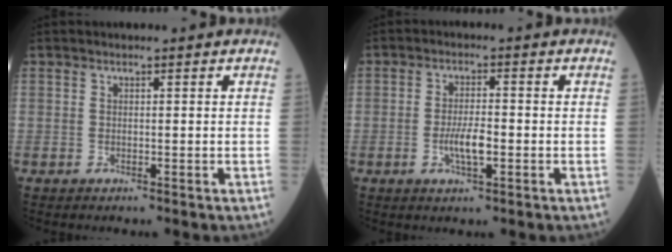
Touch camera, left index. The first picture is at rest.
{"total": 4.4, "force": [-1.4, 1.1, 4.0], "torque": [-0.081, -0.002, -0.025]}